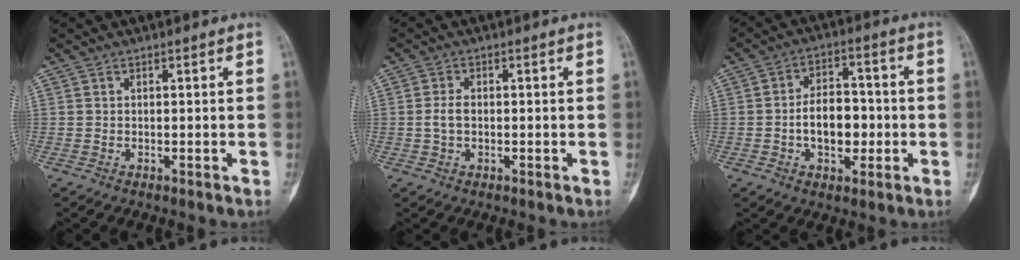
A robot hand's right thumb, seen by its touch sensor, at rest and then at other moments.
{"total": 2.5, "force": [-0.2, 1.5, 2.0], "torque": [-0.036, 0.003, -0.007]}
{"total": 9.2, "force": [-1.5, 5.8, 7.0], "torque": [-0.080, 0.017, -0.030]}